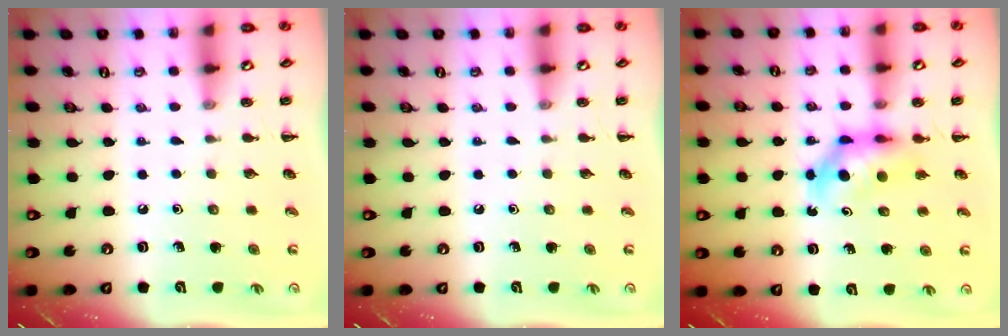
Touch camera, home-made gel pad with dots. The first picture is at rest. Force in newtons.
{"total": 0.0}
{"total": 6.4, "press": 6.3, "slide": 1.1}